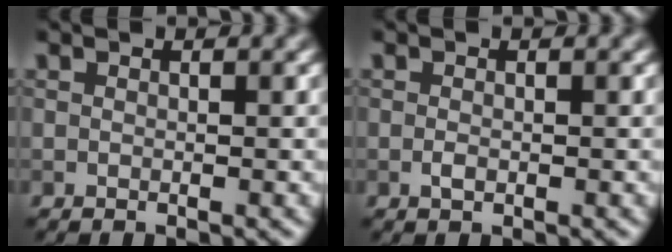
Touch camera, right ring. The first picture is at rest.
{"total": 0.7, "force": [-0.3, 0.3, 0.6], "torque": [-0.014, 0.000, -0.007]}